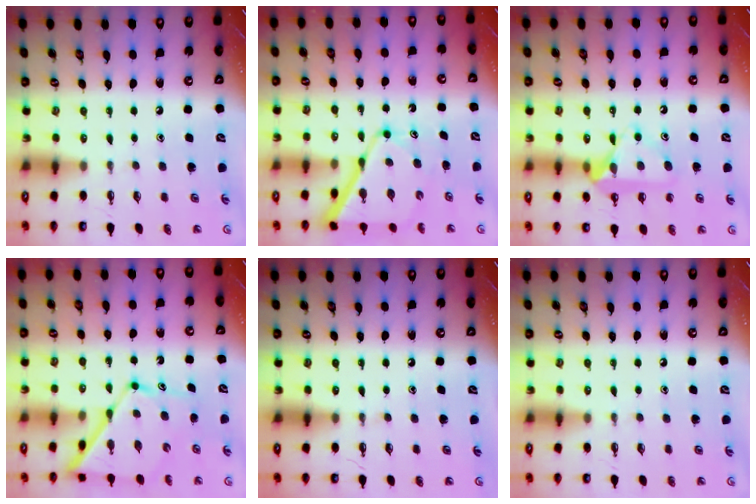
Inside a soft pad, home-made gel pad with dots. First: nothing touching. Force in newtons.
{"total": 12.4, "press": 12.3, "slide": 1.2}
{"total": 12.7, "press": 12.6, "slide": 0.8}
{"total": 13.4, "press": 13.3, "slide": 1.2}
{"total": 0.0}
{"total": 0.0}